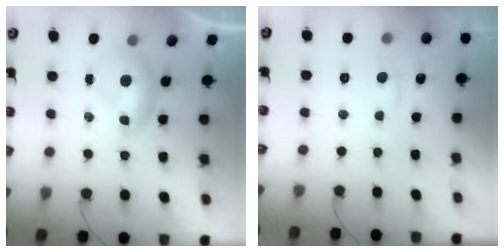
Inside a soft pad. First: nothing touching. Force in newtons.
{"total": 1.2, "press": 1.0, "slide": 0.6}